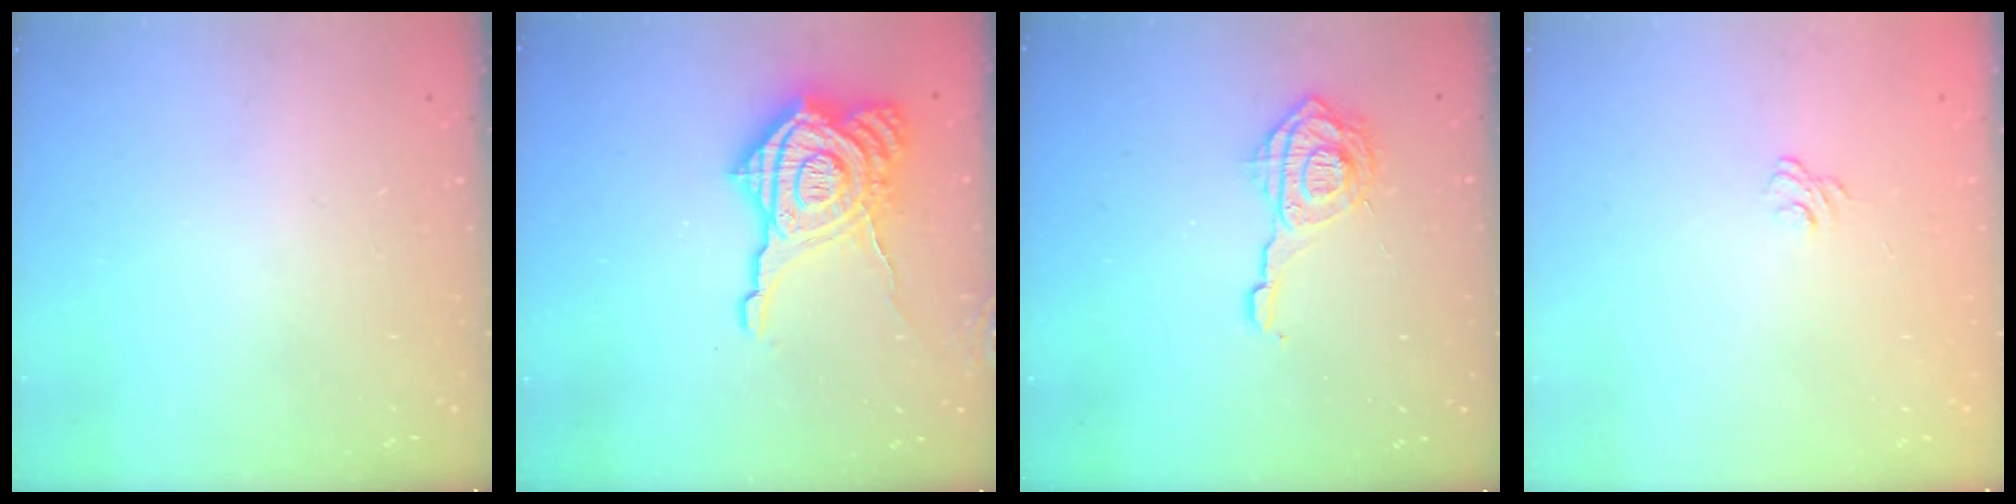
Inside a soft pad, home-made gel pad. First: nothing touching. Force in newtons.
{"total": 20.6, "press": 20.5, "slide": 1.6}
{"total": 12.4, "press": 12.4, "slide": 1.3}
{"total": 3.7, "press": 3.5, "slide": 1.2}